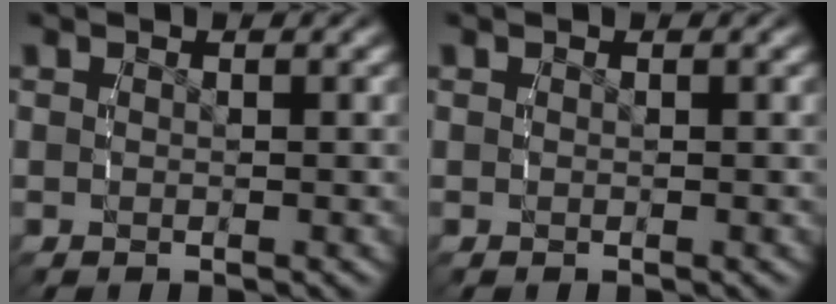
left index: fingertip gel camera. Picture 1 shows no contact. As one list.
[{"total": 0.0}]